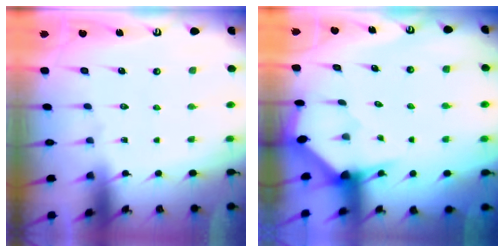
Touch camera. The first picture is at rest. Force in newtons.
{"total": 2.9, "press": 2.9, "slide": 0.2}